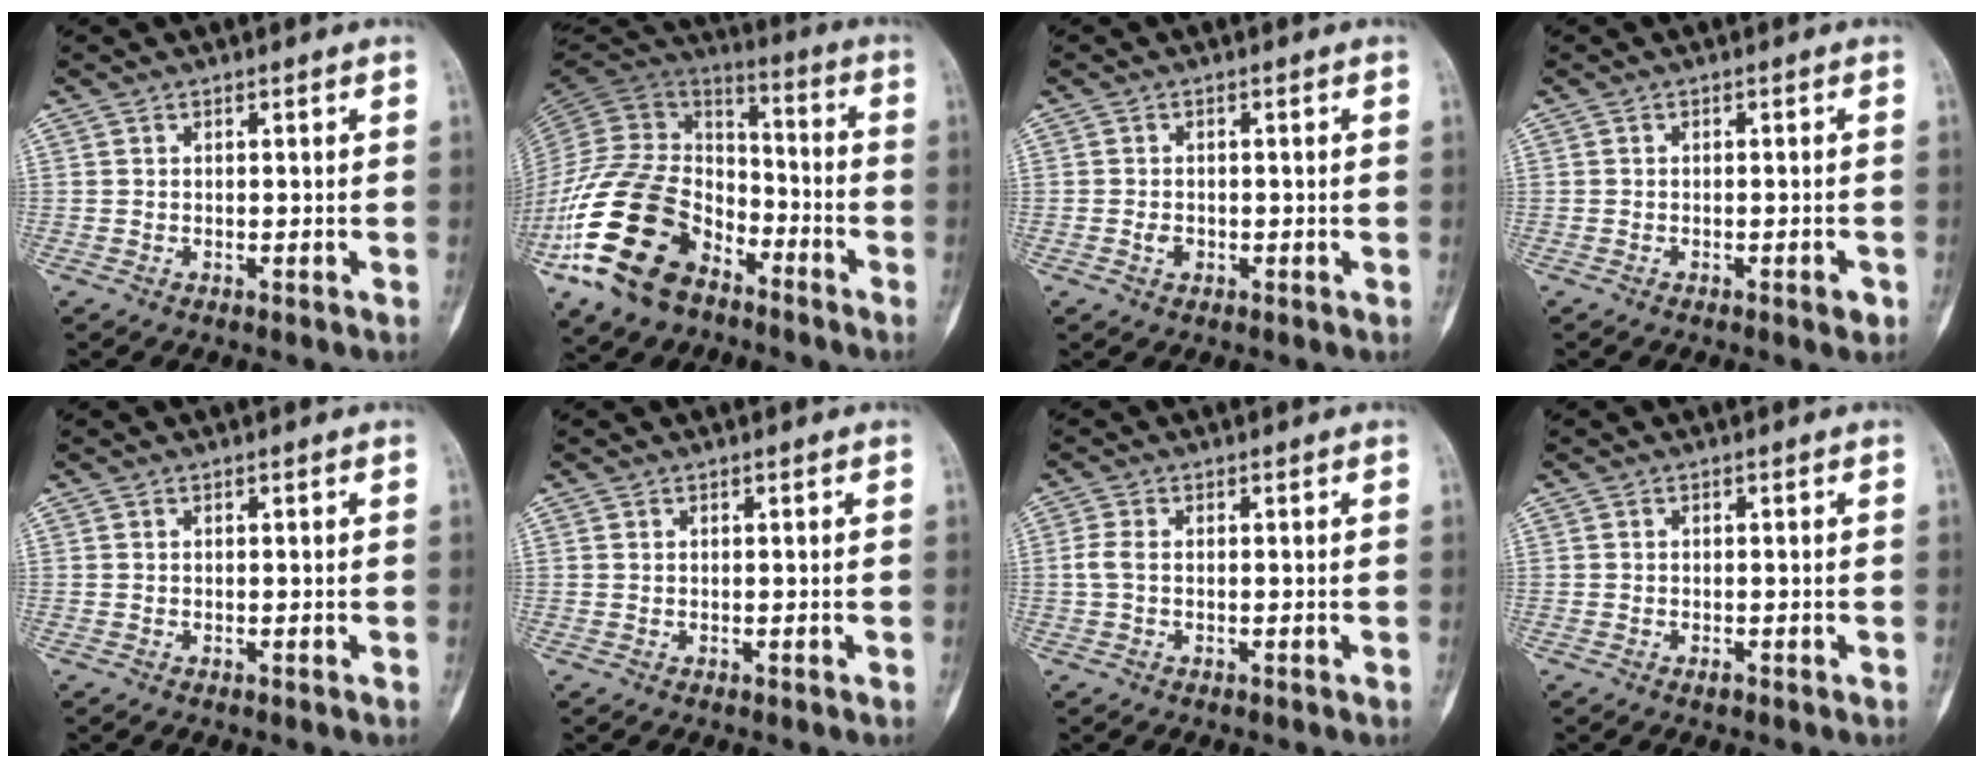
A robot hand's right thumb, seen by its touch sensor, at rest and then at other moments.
{"total": 23.6, "force": [-12.1, 14.2, 14.3], "torque": [-0.270, 0.070, -0.226]}
{"total": 1.7, "force": [-0.5, 1.3, 1.0], "torque": [-0.013, 0.003, -0.009]}
{"total": 1.9, "force": [-0.9, 0.6, 1.5], "torque": [-0.022, 0.002, -0.013]}
{"total": 0.0}
{"total": 0.0}
{"total": 2.2, "force": [-0.1, 1.1, 1.8], "torque": [-0.049, -0.001, -0.005]}
{"total": 0.7, "force": [-0.5, 0.3, 0.5], "torque": [-0.008, 0.001, -0.009]}